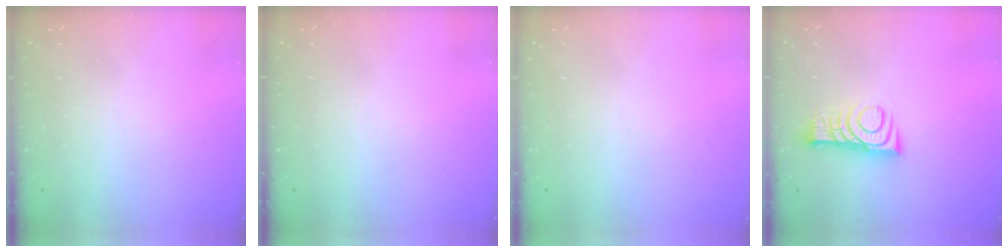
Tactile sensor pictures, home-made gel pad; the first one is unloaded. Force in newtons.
{"total": 0.0}
{"total": 1.8, "press": 1.7, "slide": 0.1}
{"total": 9.1, "press": 9.1, "slide": 0.4}